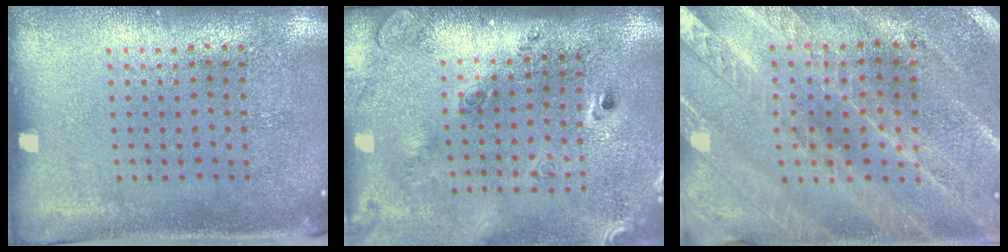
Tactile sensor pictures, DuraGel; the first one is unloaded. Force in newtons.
{"total": 2.9, "press": 2.0, "slide": 2.1}
{"total": 2.4, "press": 2.4, "slide": 0.4}